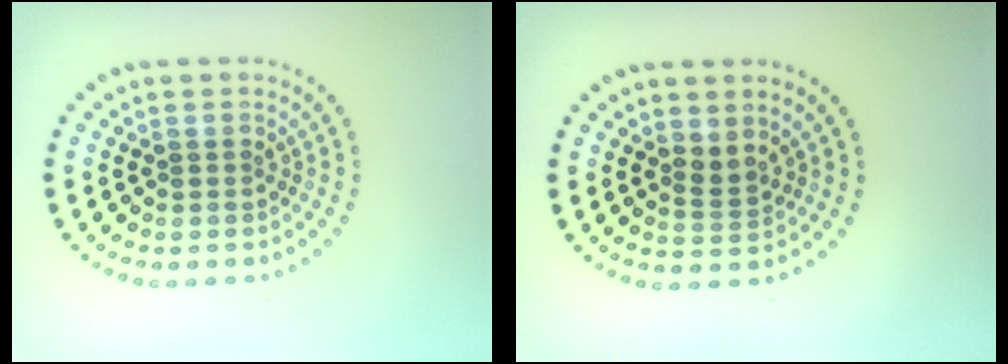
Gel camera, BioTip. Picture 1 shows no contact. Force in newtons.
{"total": 1.6, "press": 1.2, "slide": 1.1}